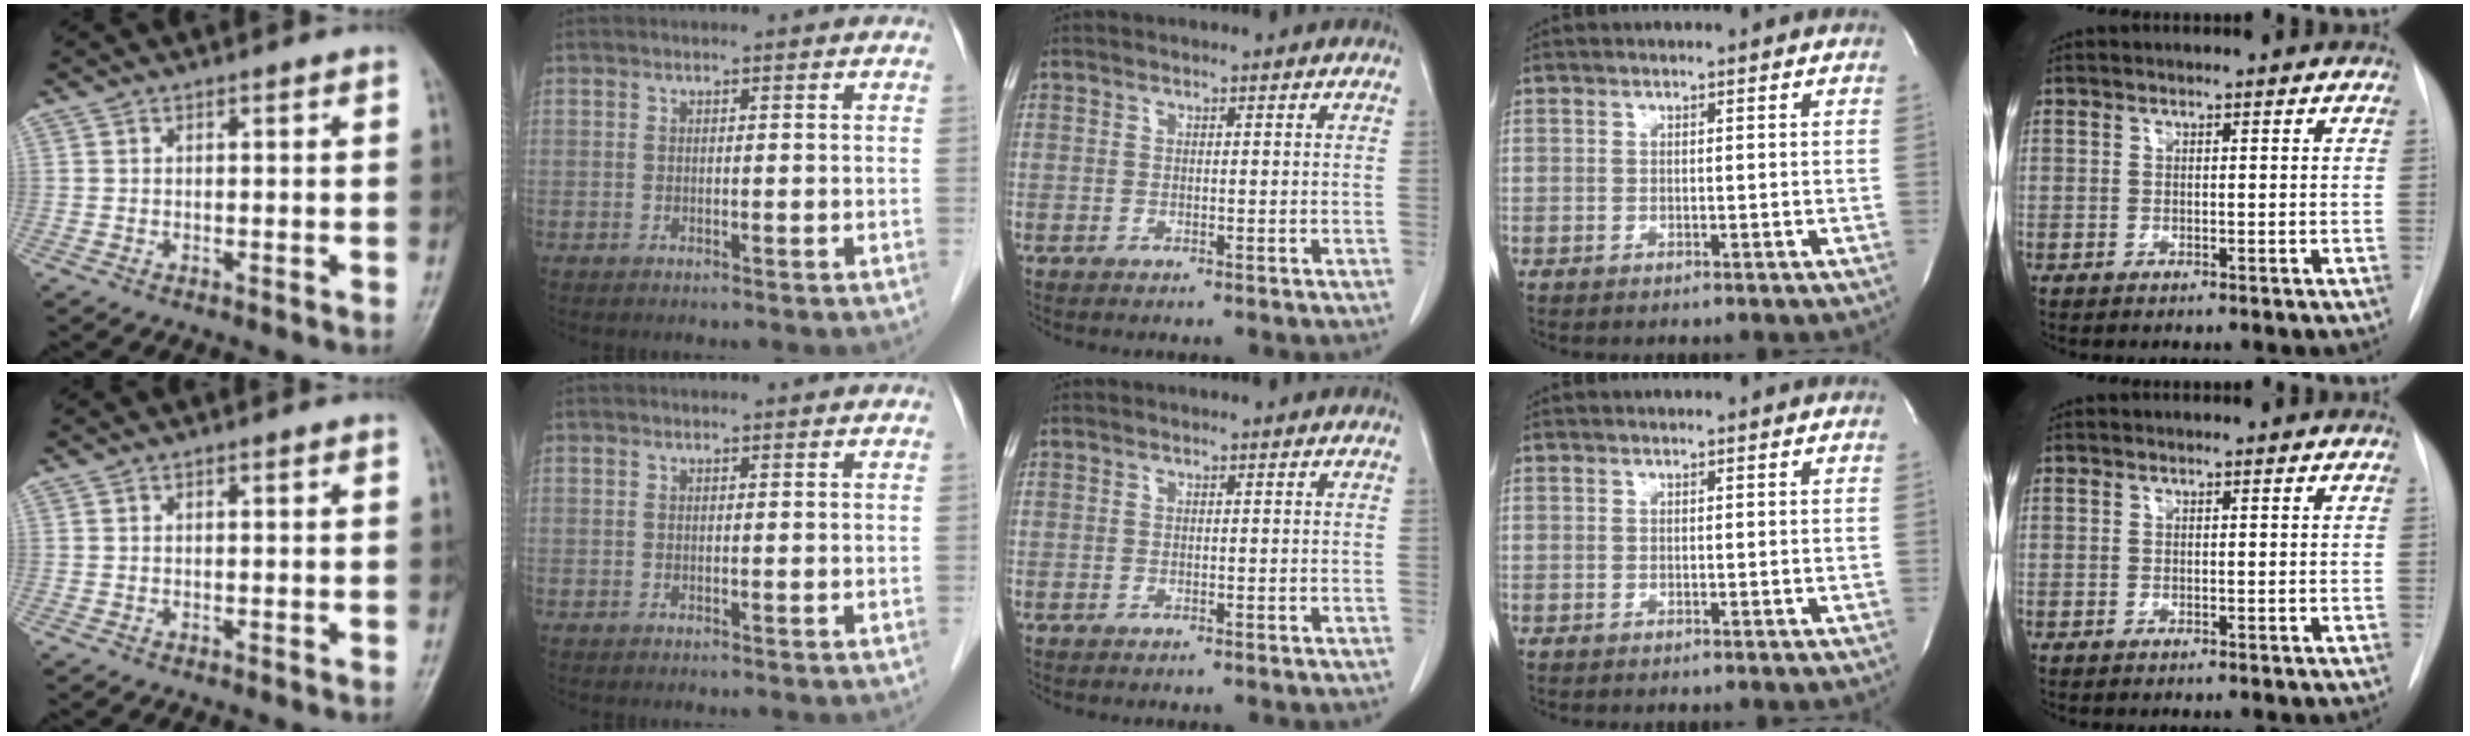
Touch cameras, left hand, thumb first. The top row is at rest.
{"index": {"total": 0.8, "force": [0.8, 0.2, 0.0], "torque": [-0.007, 0.005, 0.008]}}